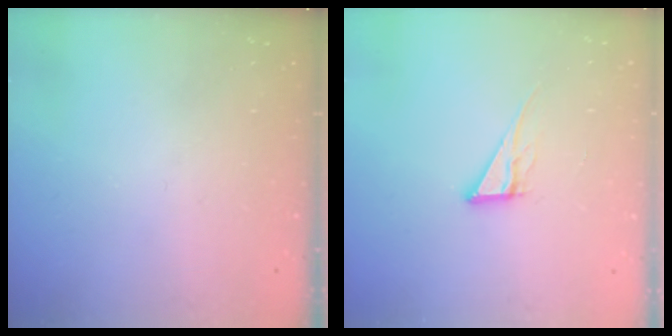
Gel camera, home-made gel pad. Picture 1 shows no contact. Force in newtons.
{"total": 6.6, "press": 6.6, "slide": 0.3}